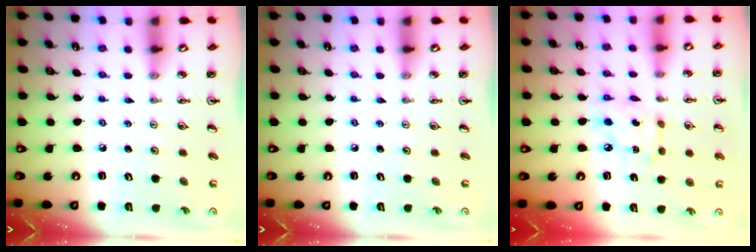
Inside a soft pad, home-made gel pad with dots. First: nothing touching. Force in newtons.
{"total": 0.0}
{"total": 7.6, "press": 7.5, "slide": 0.4}